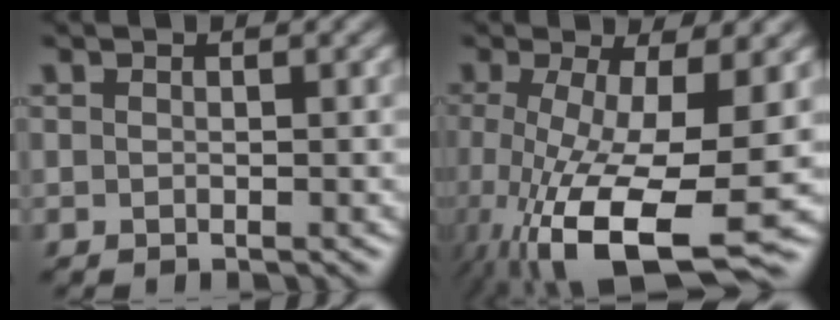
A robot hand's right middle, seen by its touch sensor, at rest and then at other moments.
{"total": 12.7, "force": [-4.1, 4.1, 11.3], "torque": [-0.211, -0.036, -0.062]}